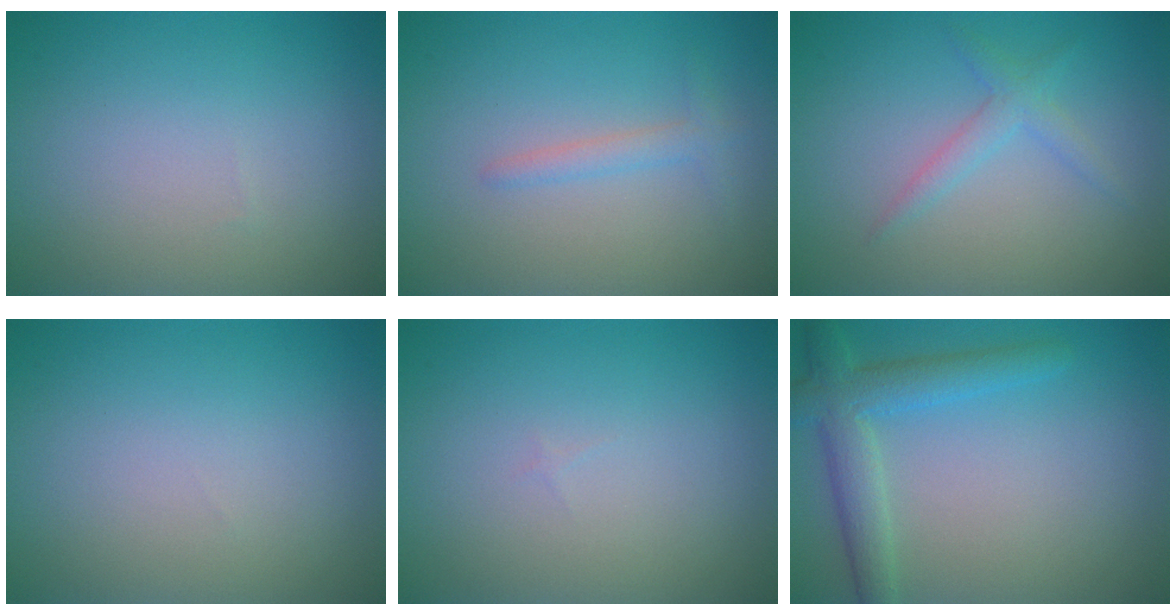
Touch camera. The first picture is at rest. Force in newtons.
{"total": 1.5, "press": 1.5, "slide": 0.1}
{"total": 1.9, "press": 1.9, "slide": 0.0}
{"total": 0.0}
{"total": 0.0}
{"total": 4.0, "press": 4.0, "slide": 0.1}